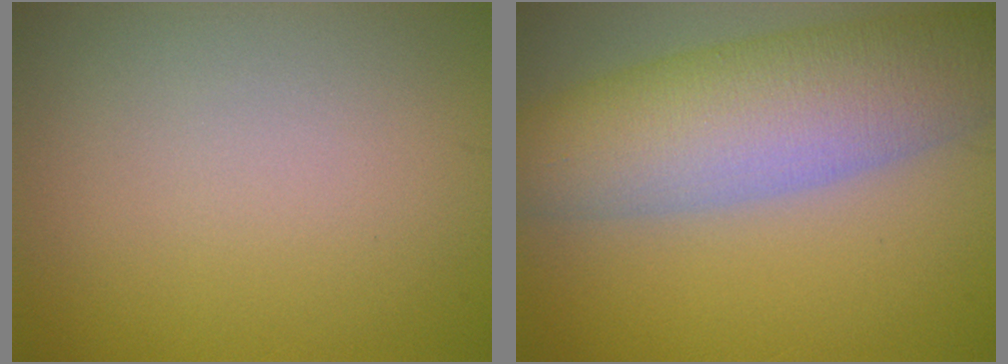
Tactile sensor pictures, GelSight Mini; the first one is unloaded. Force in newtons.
{"total": 9.4, "press": 9.4, "slide": 0.3}